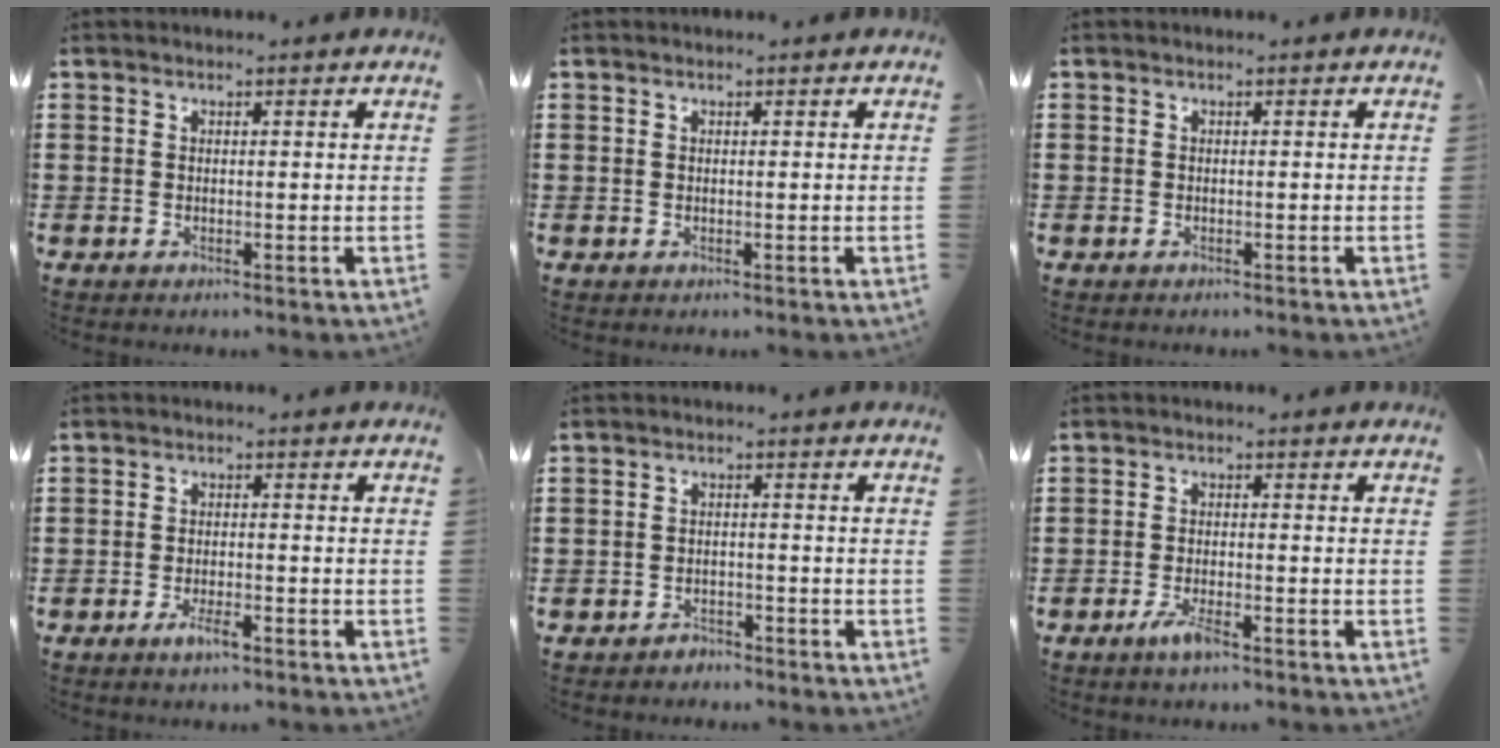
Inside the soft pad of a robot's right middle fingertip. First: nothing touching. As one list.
[{"total": 0.0}, {"total": 0.0}, {"total": 2.4, "force": [-1.3, 0.6, 1.9], "torque": [-0.037, -0.001, -0.024]}, {"total": 1.5, "force": [-1.5, 0.3, -0.2], "torque": [-0.002, 0.001, -0.034]}, {"total": 3.2, "force": [-1.9, 0.7, 2.5], "torque": [-0.055, -0.004, -0.037]}]